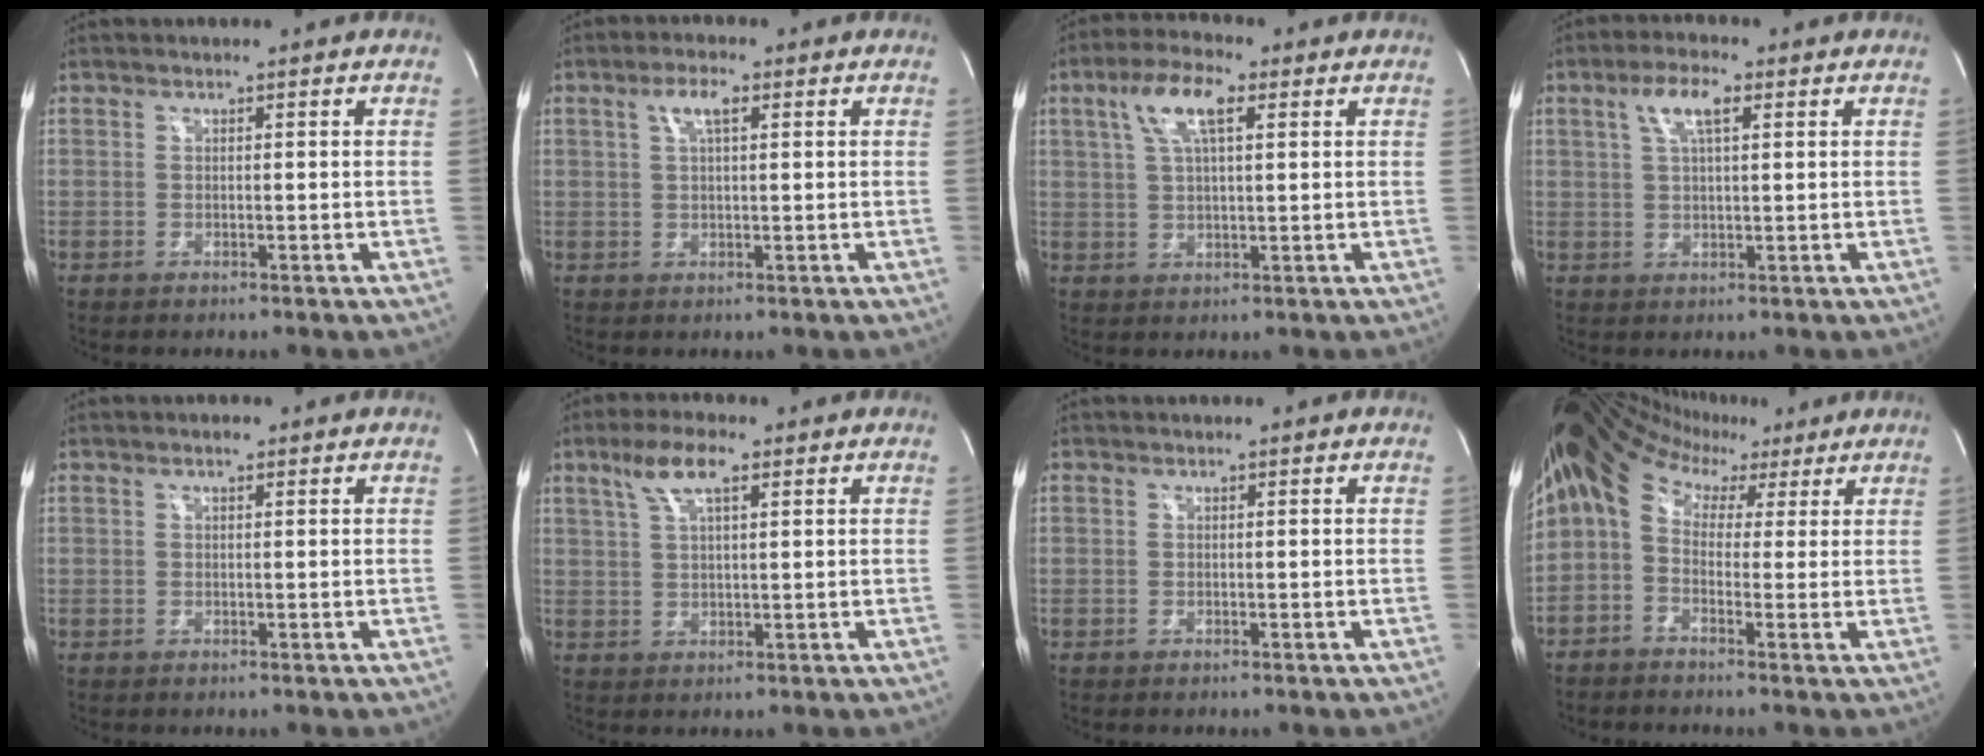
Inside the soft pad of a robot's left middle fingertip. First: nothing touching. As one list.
[{"total": 3.7, "force": [1.5, 0.9, 3.3], "torque": [-0.067, 0.010, 0.030]}, {"total": 7.7, "force": [3.2, 2.1, 6.7], "torque": [-0.136, 0.019, 0.061]}, {"total": 5.5, "force": [2.3, 1.3, 4.8], "torque": [-0.099, 0.014, 0.046]}, {"total": 1.0, "force": [0.6, 0.3, 0.7], "torque": [-0.013, 0.004, 0.010]}, {"total": 6.0, "force": [3.3, 1.3, 4.8], "torque": [-0.103, 0.018, 0.065]}, {"total": 0.0}, {"total": 9.5, "force": [4.8, 5.9, 5.7], "torque": [-0.107, 0.070, 0.071]}]